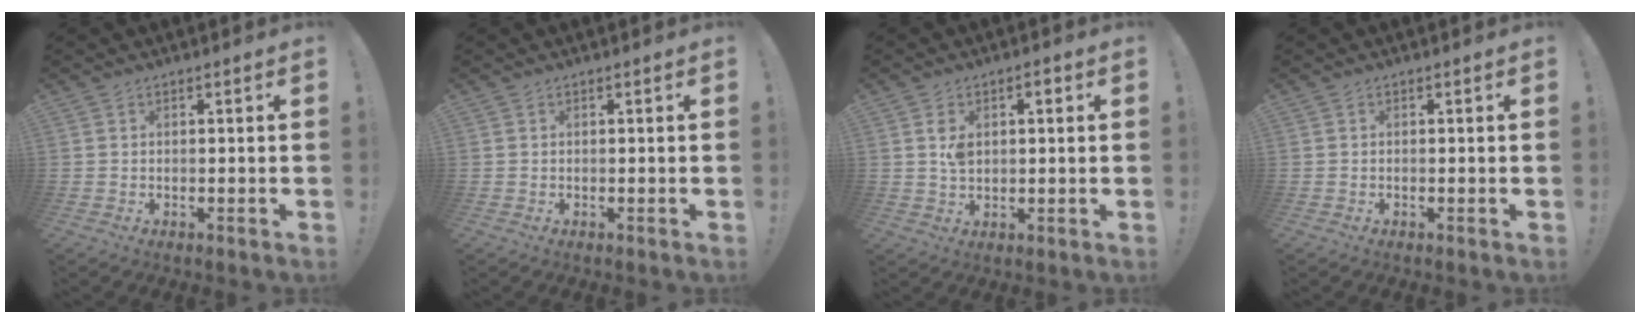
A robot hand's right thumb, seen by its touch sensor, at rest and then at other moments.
{"total": 0.0}
{"total": 4.1, "force": [0.9, 2.6, 3.0], "torque": [-0.045, 0.001, 0.012]}
{"total": 0.0}